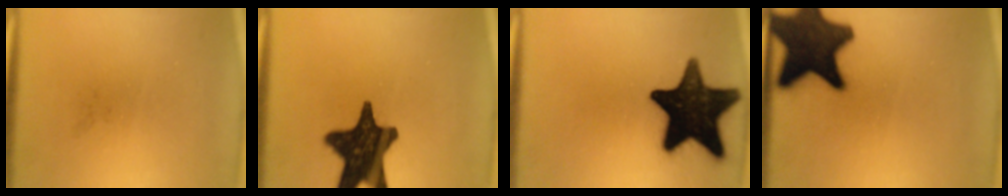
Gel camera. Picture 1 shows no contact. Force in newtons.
{"total": 16.5}
{"total": 19.4}
{"total": 17.7}